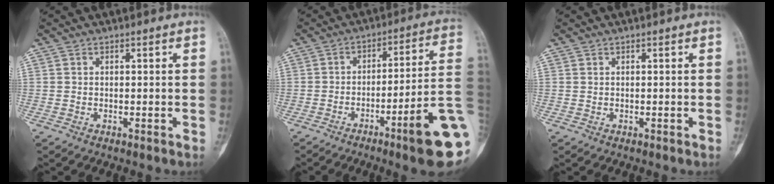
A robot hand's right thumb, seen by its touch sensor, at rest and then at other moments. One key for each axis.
{"total": 15.9, "fx": -6.1, "fy": 1.2, "fz": 14.7, "tx": -0.155, "ty": 0.034, "tz": -0.087}
{"total": 0.0}